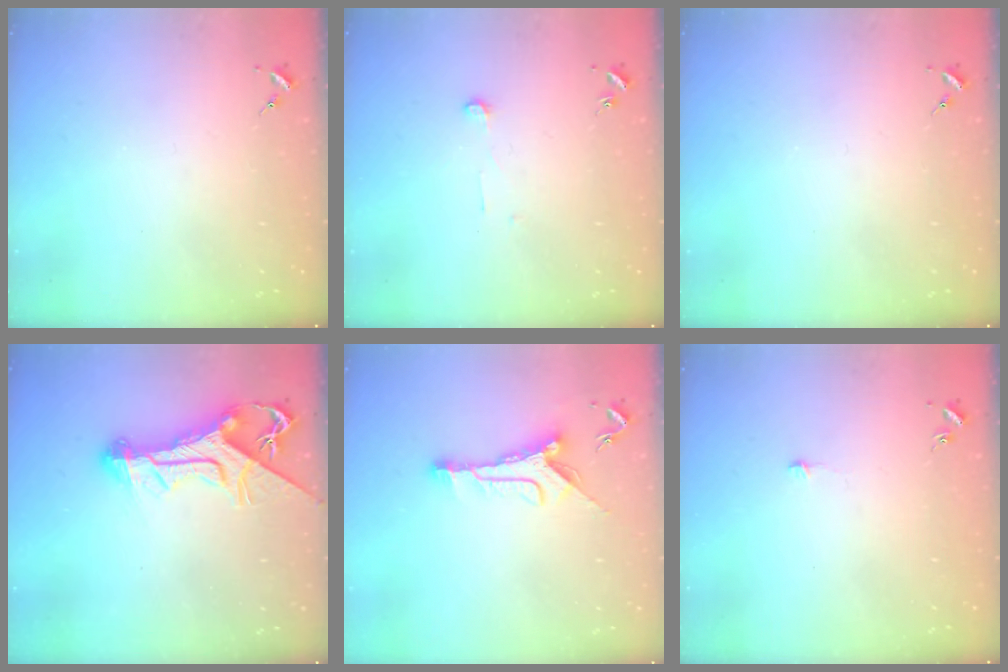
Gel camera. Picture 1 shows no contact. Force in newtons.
{"total": 3.7, "press": 3.7, "slide": 0.3}
{"total": 0.0}
{"total": 13.4, "press": 13.4, "slide": 1.3}
{"total": 10.6, "press": 10.6, "slide": 0.8}
{"total": 3.2, "press": 3.1, "slide": 0.3}